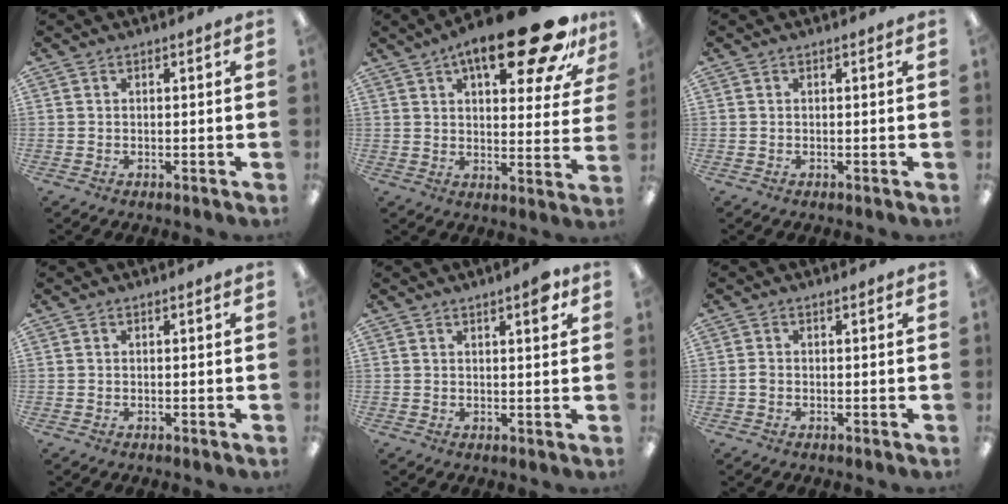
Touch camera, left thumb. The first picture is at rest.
{"total": 22.3, "force": [13.2, 7.4, 16.4], "torque": [-0.226, -0.069, 0.205]}
{"total": 0.0}
{"total": 0.0}
{"total": 3.6, "force": [2.4, 0.8, 2.6], "torque": [-0.032, -0.007, 0.035]}
{"total": 1.1, "force": [-0.2, 0.8, 0.8], "torque": [-0.015, 0.004, -0.005]}